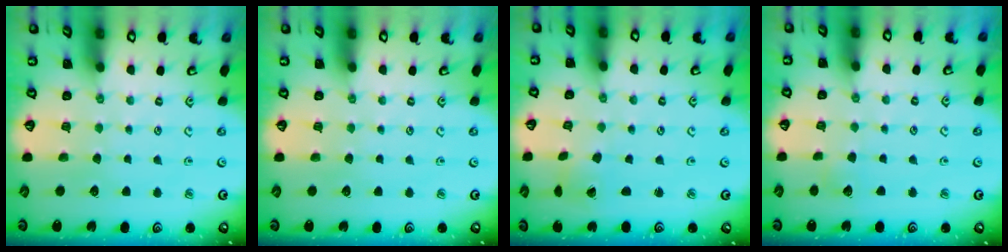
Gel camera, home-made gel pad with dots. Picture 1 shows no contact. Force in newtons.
{"total": 0.0}
{"total": 1.2, "press": 1.2, "slide": 0.1}
{"total": 2.9, "press": 2.9, "slide": 0.4}